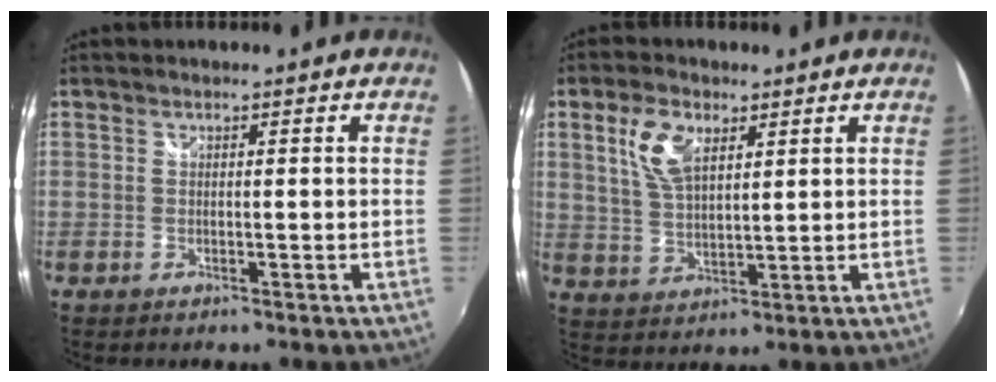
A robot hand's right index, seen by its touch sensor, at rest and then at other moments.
{"total": 7.8, "force": [3.5, 3.9, 5.7], "torque": [-0.116, 0.009, 0.071]}